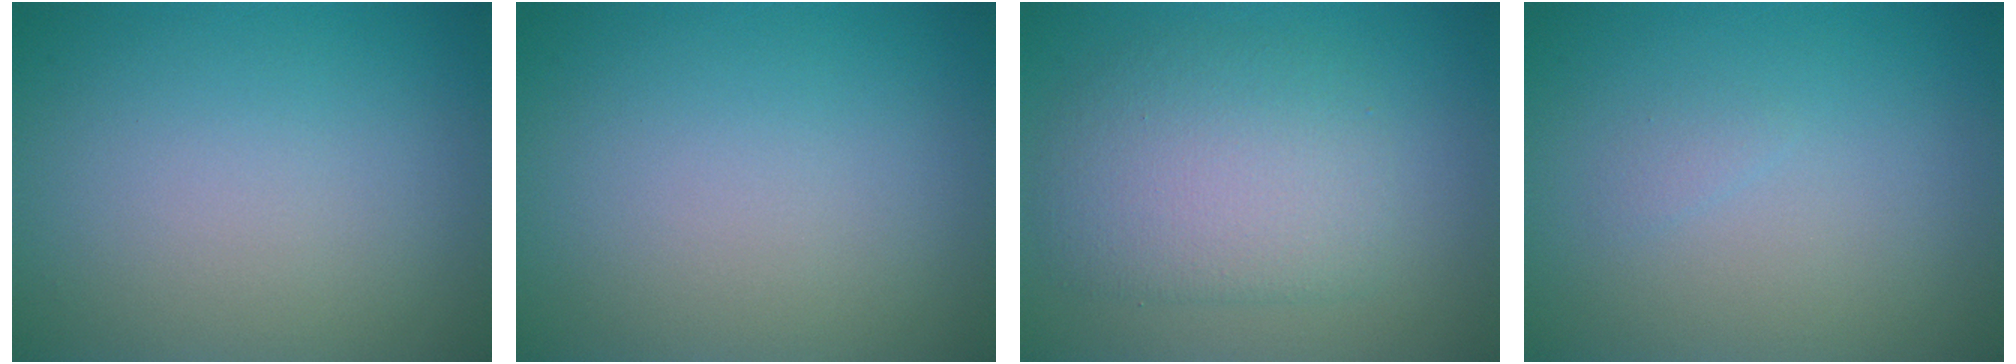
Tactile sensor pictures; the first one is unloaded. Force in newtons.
{"total": 0.0}
{"total": 5.1, "press": 5.1, "slide": 0.4}
{"total": 0.5, "press": 0.5, "slide": 0.0}